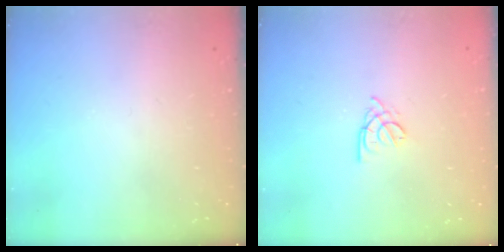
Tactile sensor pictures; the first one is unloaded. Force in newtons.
{"total": 1.6, "press": 1.5, "slide": 0.5}